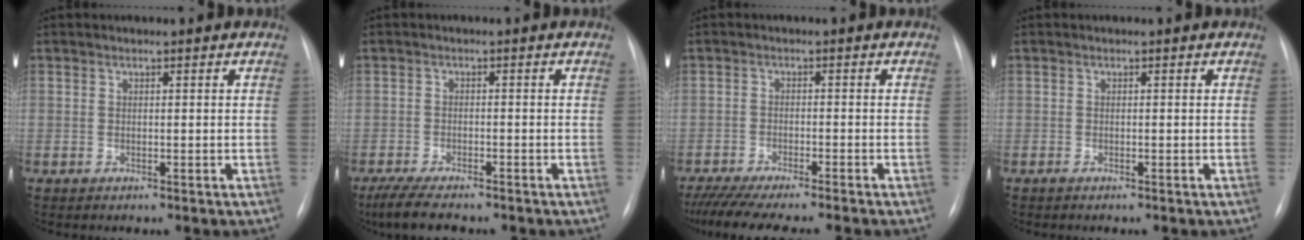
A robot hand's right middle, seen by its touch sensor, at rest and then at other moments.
{"total": 6.8, "force": [-5.5, 1.2, 3.8], "torque": [-0.068, -0.018, -0.088]}
{"total": 11.1, "force": [-9.6, -0.4, 5.6], "torque": [-0.066, -0.026, -0.148]}
{"total": 0.5, "force": [-0.4, 0.1, 0.3], "torque": [-0.010, -0.001, -0.007]}